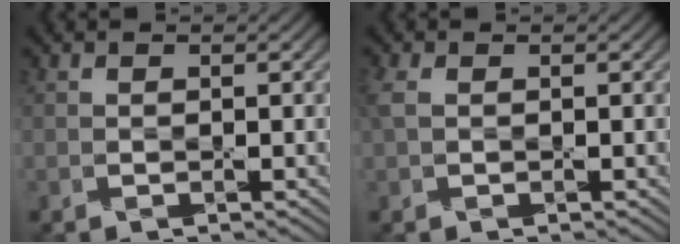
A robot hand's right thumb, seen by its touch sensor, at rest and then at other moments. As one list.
[{"total": 1.8, "force": [0.4, 1.0, 1.4], "torque": [-0.042, 0.008, 0.005]}]